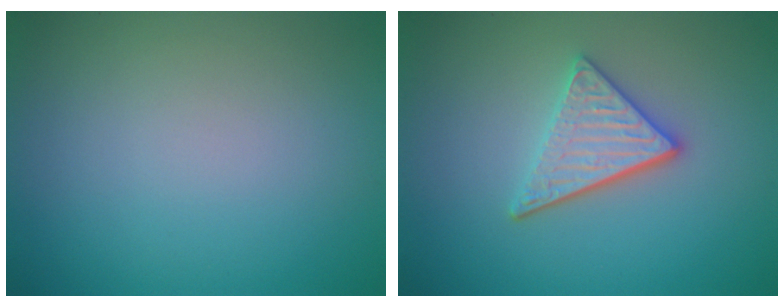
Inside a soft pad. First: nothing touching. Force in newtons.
{"total": 3.6, "press": 3.0, "slide": 1.9}